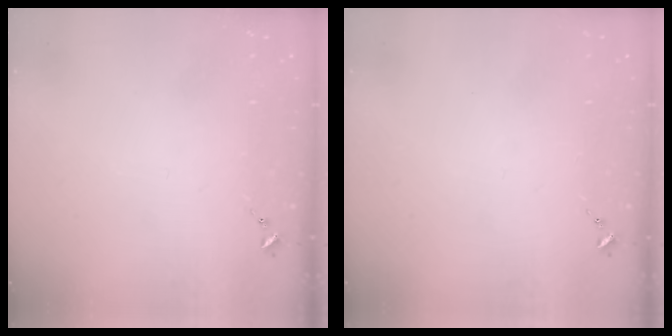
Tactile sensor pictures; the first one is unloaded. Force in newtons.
{"total": 0.0}